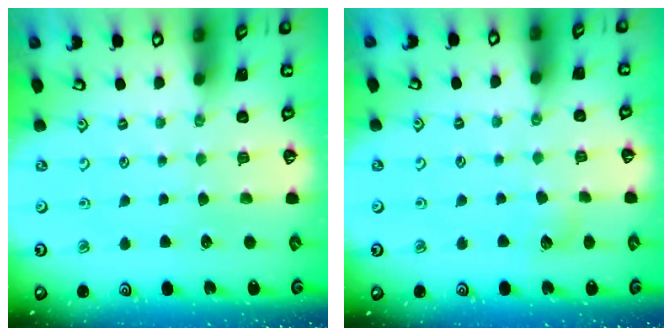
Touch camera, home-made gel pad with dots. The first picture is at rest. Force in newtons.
{"total": 4.3, "press": 4.3, "slide": 0.5}